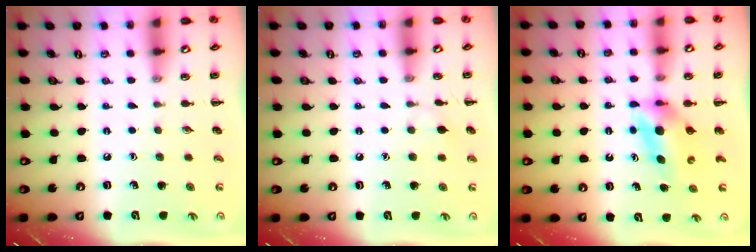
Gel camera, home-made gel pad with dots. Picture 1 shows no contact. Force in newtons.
{"total": 5.2, "press": 4.9, "slide": 1.7}
{"total": 5.8, "press": 5.8, "slide": 0.7}